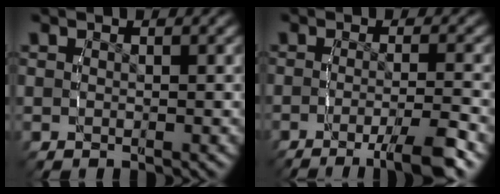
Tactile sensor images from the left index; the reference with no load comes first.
{"total": 5.0, "force": [-3.3, 0.3, 3.8], "torque": [-0.054, -0.003, -0.058]}